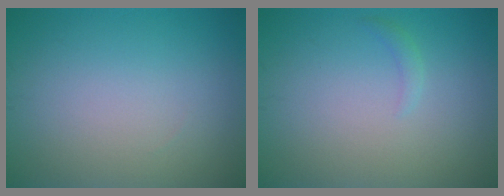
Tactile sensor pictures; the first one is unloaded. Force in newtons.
{"total": 0.8, "press": 0.8, "slide": 0.1}